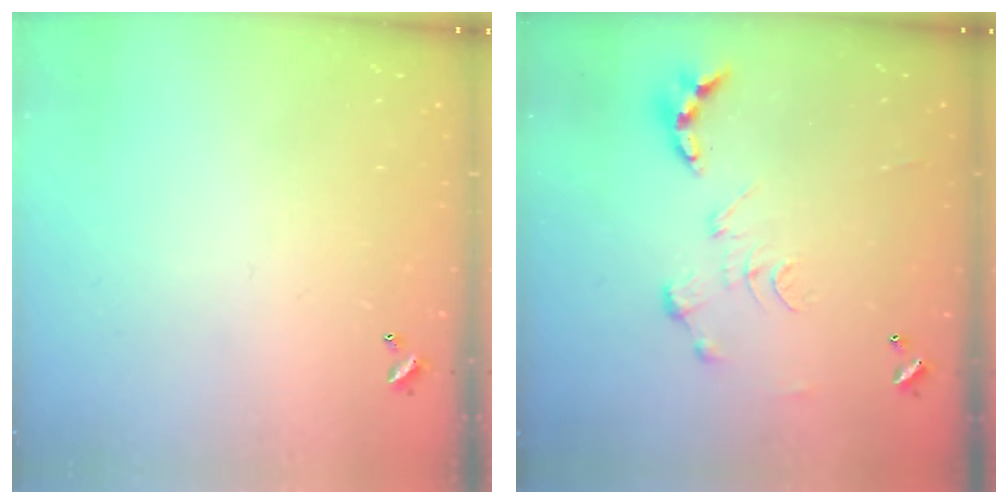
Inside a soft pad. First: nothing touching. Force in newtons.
{"total": 0.0}